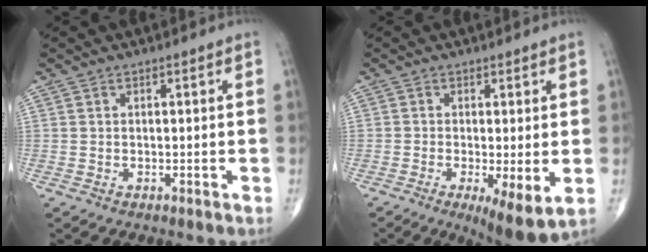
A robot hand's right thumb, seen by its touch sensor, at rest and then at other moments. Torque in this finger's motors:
{"motor_torque": [-0.16, 0.40, -0.15, -0.43, 0.02]}